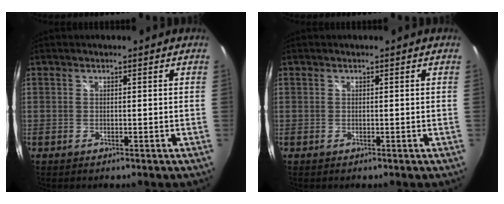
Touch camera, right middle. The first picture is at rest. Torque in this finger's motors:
{"motor_torque": [0.00, 0.00, 0.00, 0.00]}